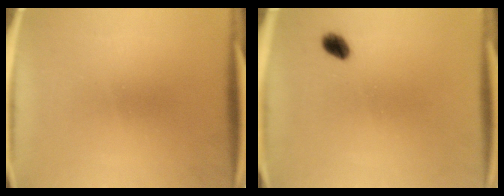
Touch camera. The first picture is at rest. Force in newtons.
{"total": 2.8}